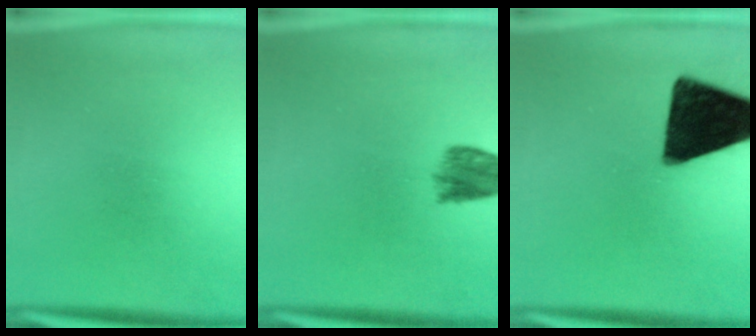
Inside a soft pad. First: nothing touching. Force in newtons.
{"total": 4.8}
{"total": 17.2}